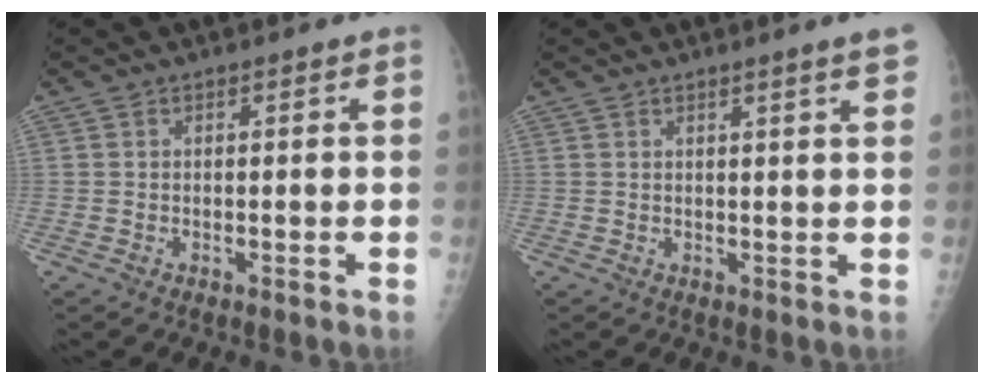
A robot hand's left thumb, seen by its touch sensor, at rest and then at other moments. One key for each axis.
{"total": 3.8, "fx": 2.5, "fy": -0.3, "fz": 2.8, "tx": -0.033, "ty": -0.008, "tz": 0.034}